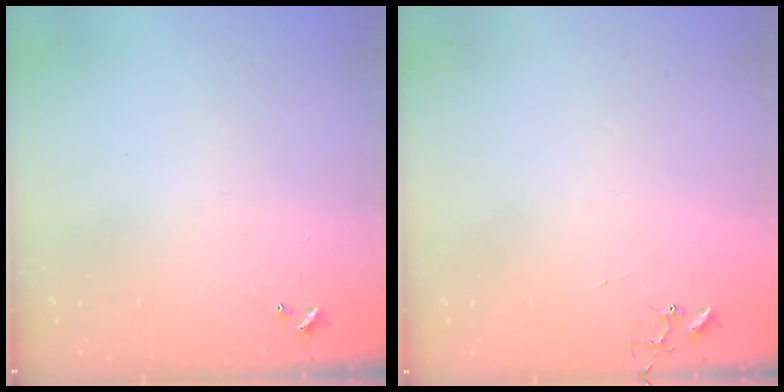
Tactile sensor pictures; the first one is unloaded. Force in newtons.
{"total": 3.4, "press": 3.4, "slide": 0.3}